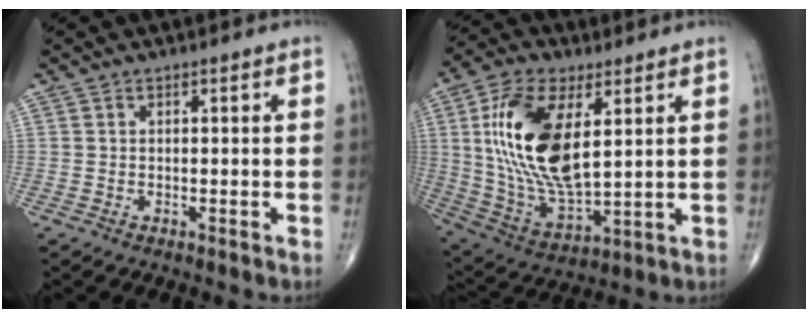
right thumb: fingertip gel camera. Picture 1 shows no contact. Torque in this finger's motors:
{"motor_torque": [2.35, 2.66, 1.94, 0.45, 0.26]}